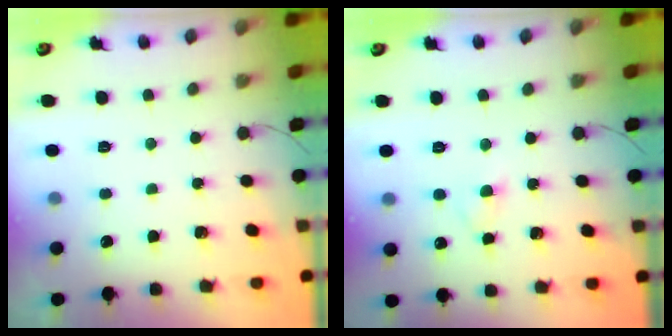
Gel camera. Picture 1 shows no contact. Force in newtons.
{"total": 2.5, "press": 2.3, "slide": 1.0}